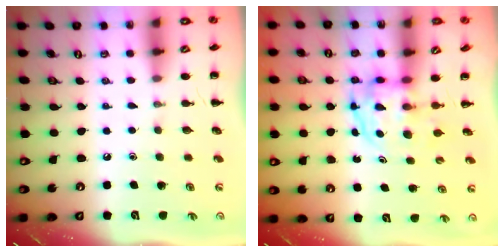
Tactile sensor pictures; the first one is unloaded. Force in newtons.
{"total": 3.8, "press": 3.8, "slide": 0.3}